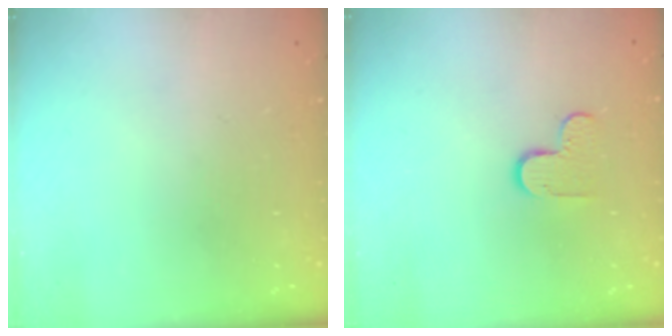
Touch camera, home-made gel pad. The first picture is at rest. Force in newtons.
{"total": 5.1, "press": 5.0, "slide": 0.5}